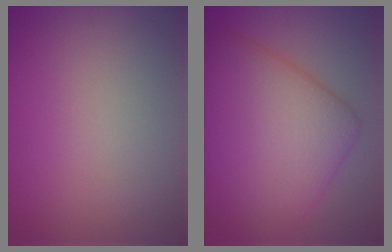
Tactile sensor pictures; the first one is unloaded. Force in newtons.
{"total": 11.2, "press": 11.2, "slide": 0.2}